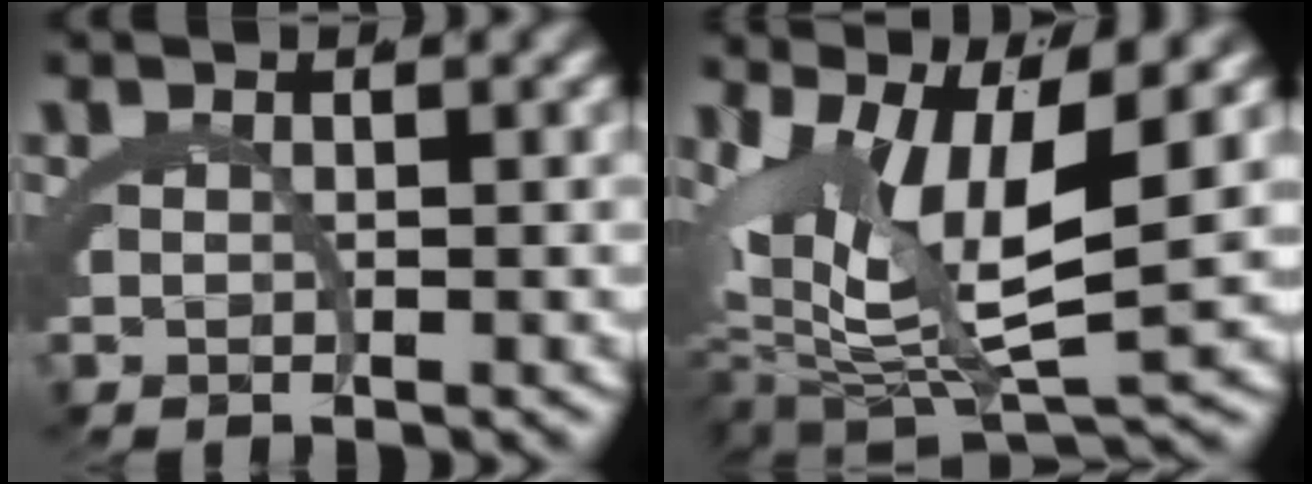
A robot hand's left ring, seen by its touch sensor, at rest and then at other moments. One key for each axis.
{"total": 9.0, "fx": -0.7, "fy": 5.0, "fz": 7.4, "tx": -0.129, "ty": -0.019, "tz": -0.008}